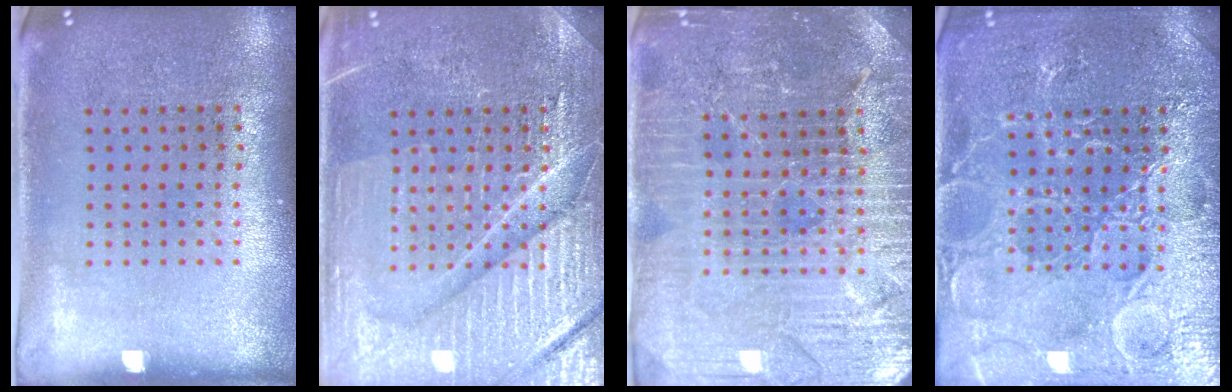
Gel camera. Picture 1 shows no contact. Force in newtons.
{"total": 7.4, "press": 7.3, "slide": 1.1}
{"total": 4.5, "press": 4.3, "slide": 1.5}
{"total": 4.7, "press": 4.6, "slide": 0.6}